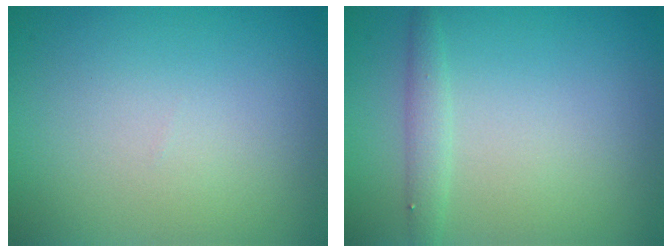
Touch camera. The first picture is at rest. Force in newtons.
{"total": 1.5, "press": 1.5, "slide": 0.1}